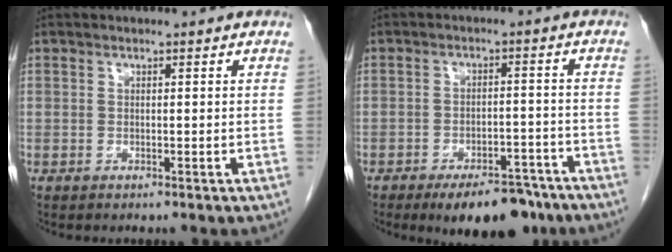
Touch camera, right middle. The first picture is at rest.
{"total": 10.0, "force": [-7.4, 3.9, 5.4], "torque": [-0.063, 0.004, -0.110]}